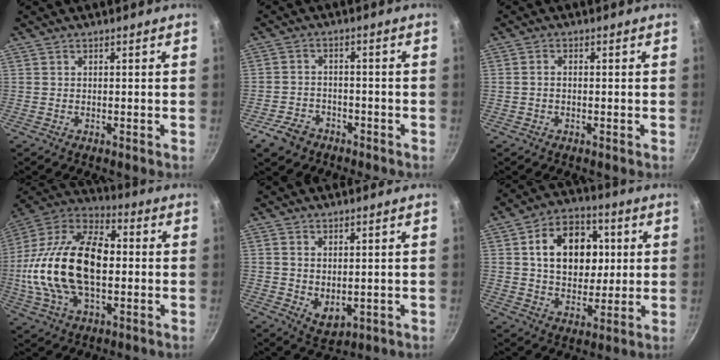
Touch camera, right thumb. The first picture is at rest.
{"total": 6.0, "force": [-3.8, 4.1, 2.0], "torque": [-0.035, 0.036, -0.062]}
{"total": 1.4, "force": [-0.3, 0.9, 1.0], "torque": [-0.020, 0.010, -0.006]}
{"total": 25.7, "force": [-0.7, 14.8, 21.0], "torque": [-0.394, 0.035, -0.023]}
{"total": 4.9, "force": [0.6, 3.1, 3.7], "torque": [-0.057, -0.017, 0.019]}
{"total": 16.0, "force": [3.2, 11.7, 10.4], "torque": [-0.115, 0.007, 0.048]}